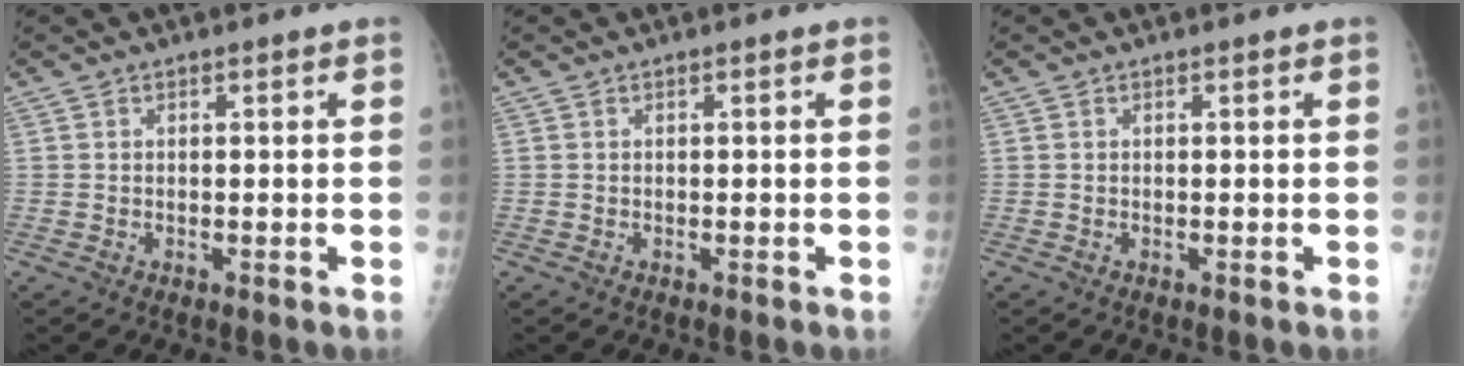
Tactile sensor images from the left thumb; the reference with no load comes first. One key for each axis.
{"total": 0.0}
{"total": 0.0}